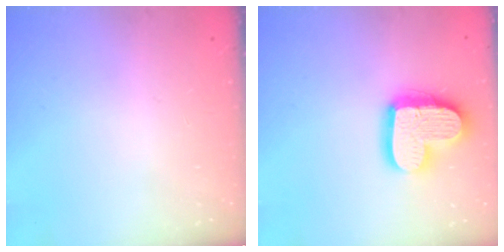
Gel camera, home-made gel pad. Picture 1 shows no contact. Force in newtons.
{"total": 17.3, "press": 17.3, "slide": 1.5}